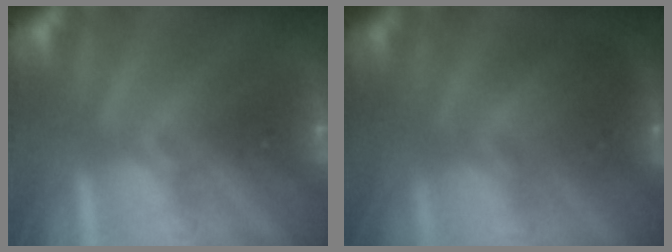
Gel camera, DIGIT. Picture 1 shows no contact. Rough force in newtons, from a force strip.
{"total": 2.1}